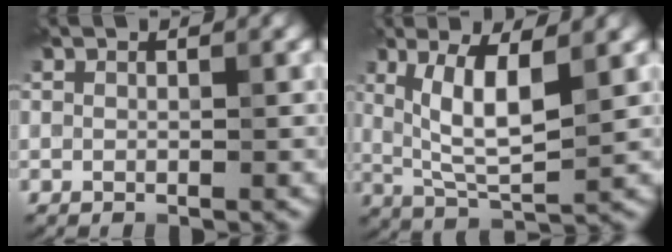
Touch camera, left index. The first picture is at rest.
{"total": 6.2, "force": [1.7, 1.8, 5.7], "torque": [-0.110, -0.009, 0.036]}